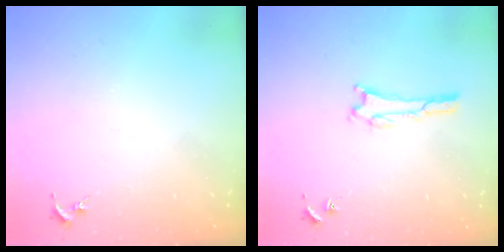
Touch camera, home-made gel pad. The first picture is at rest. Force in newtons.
{"total": 1.5, "press": 1.5, "slide": 0.2}